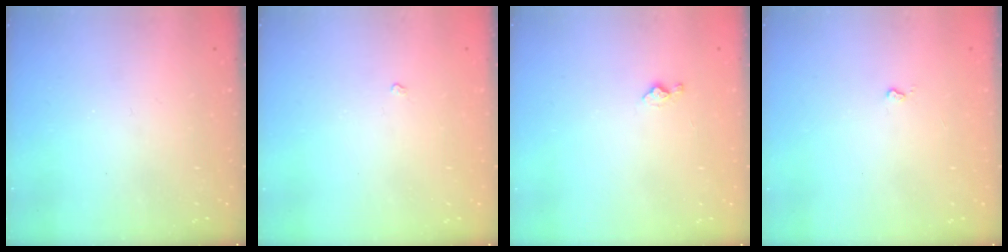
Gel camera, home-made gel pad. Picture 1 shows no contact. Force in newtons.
{"total": 2.3, "press": 2.3, "slide": 0.3}
{"total": 5.3, "press": 5.2, "slide": 0.6}
{"total": 2.6, "press": 2.6, "slide": 0.4}